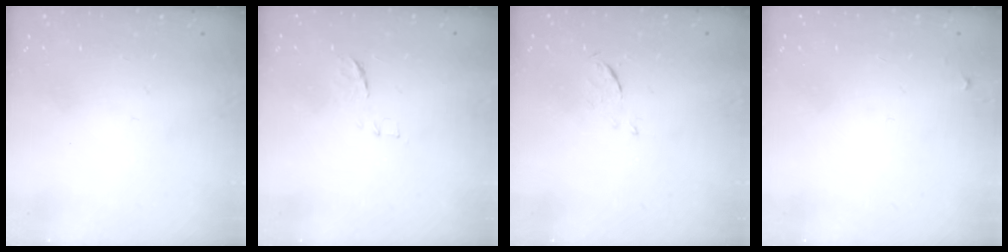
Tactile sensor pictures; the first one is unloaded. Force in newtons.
{"total": 6.8, "press": 6.8, "slide": 0.5}
{"total": 5.2, "press": 5.1, "slide": 0.8}
{"total": 4.2, "press": 4.1, "slide": 0.7}